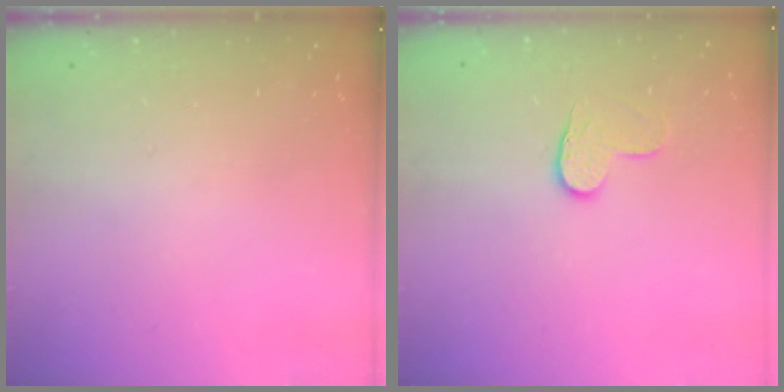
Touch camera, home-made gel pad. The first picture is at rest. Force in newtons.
{"total": 6.4, "press": 6.4, "slide": 0.6}